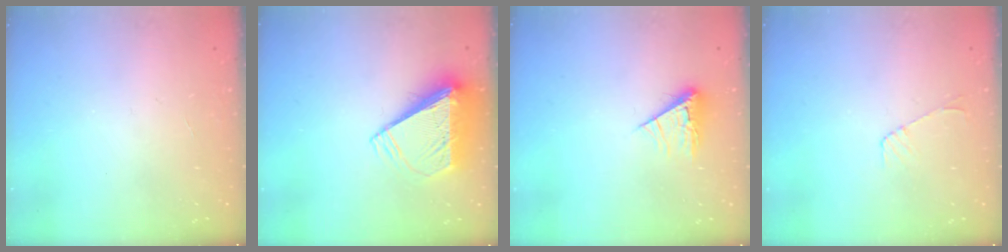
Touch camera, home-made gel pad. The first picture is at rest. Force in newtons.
{"total": 9.1, "press": 9.0, "slide": 1.3}
{"total": 6.7, "press": 6.6, "slide": 1.0}
{"total": 5.3, "press": 5.2, "slide": 0.5}